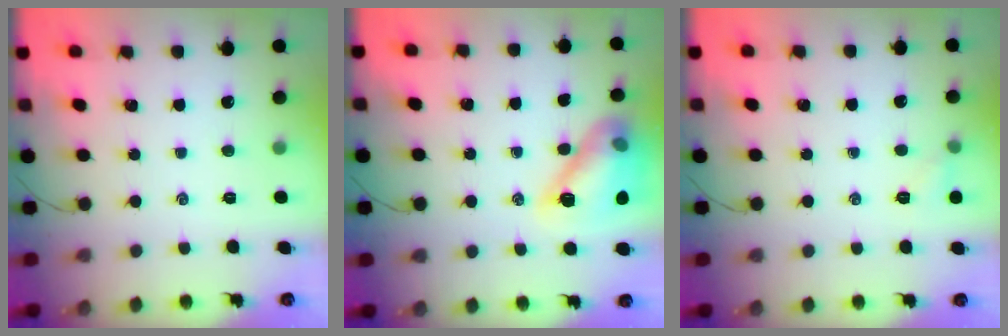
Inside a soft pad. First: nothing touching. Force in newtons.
{"total": 14.9, "press": 14.8, "slide": 1.5}
{"total": 4.1, "press": 3.9, "slide": 1.3}